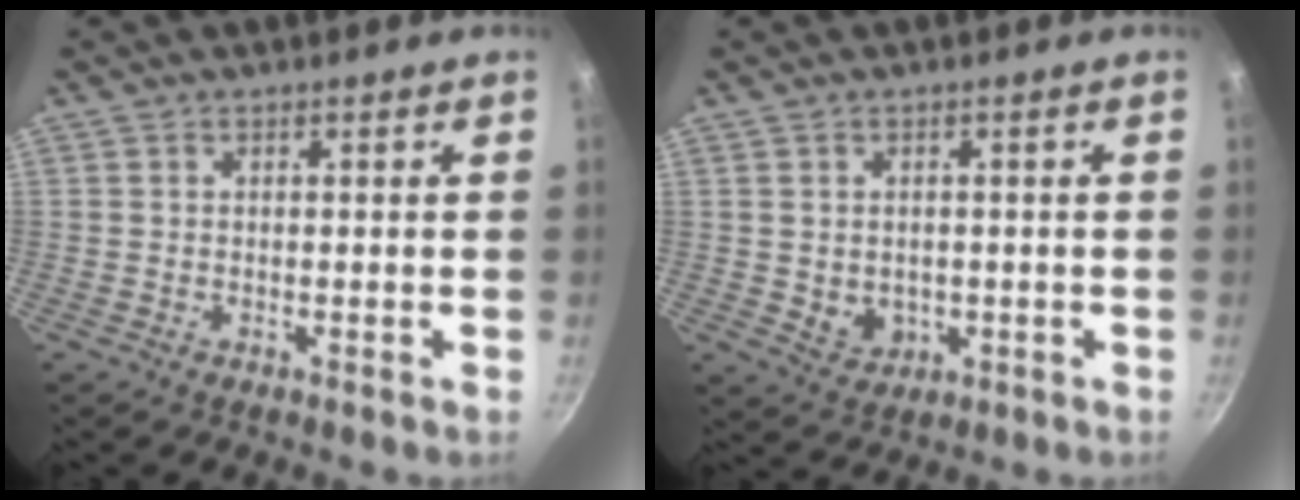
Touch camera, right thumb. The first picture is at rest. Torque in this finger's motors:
{"motor_torque": [0.62, -0.07, -0.28, -0.13, 0.11]}